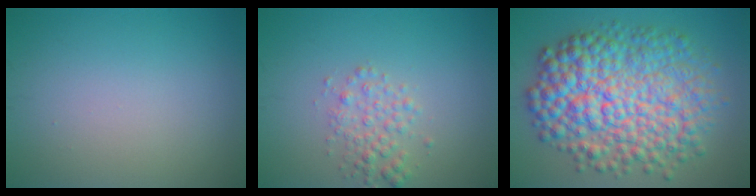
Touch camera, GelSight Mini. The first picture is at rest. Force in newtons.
{"total": 2.4, "press": 2.4, "slide": 0.1}
{"total": 11.5, "press": 11.5, "slide": 0.1}